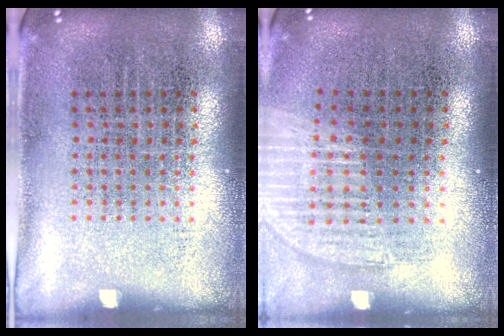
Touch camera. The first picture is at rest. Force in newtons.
{"total": 1.2, "press": 1.1, "slide": 0.4}